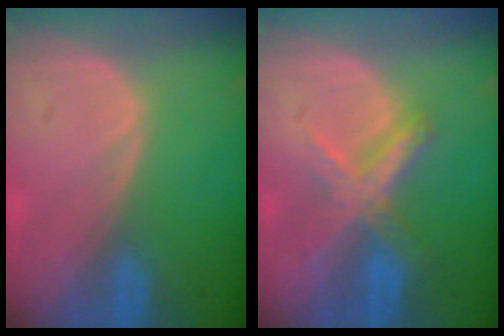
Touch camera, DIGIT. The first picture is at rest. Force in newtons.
{"total": 7.2, "press": 6.1, "slide": 3.8}